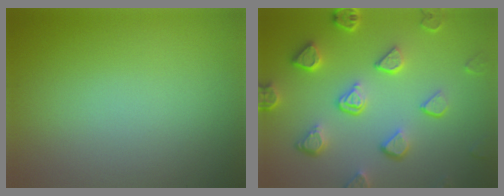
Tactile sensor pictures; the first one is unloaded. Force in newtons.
{"total": 5.4, "press": 4.2, "slide": 3.4}